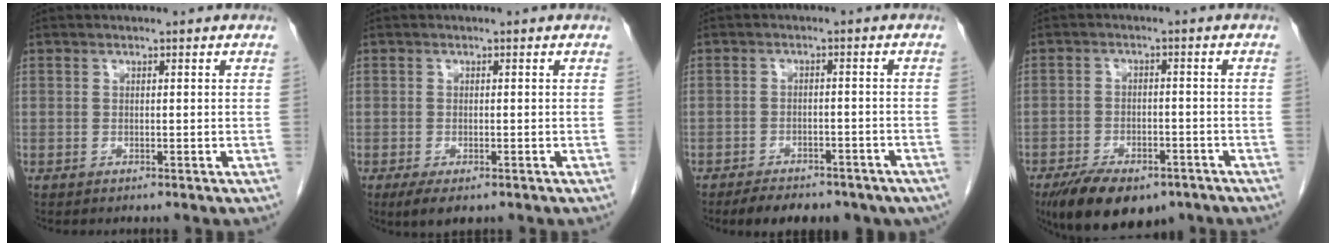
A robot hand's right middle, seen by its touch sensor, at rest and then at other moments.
{"total": 3.5, "force": [-2.2, 1.3, 2.5], "torque": [-0.046, -0.009, -0.030]}
{"total": 12.2, "force": [-9.2, 5.2, 5.9], "torque": [-0.091, 0.003, -0.115]}
{"total": 13.0, "force": [-9.2, 5.8, 7.1], "torque": [-0.117, -0.006, -0.138]}